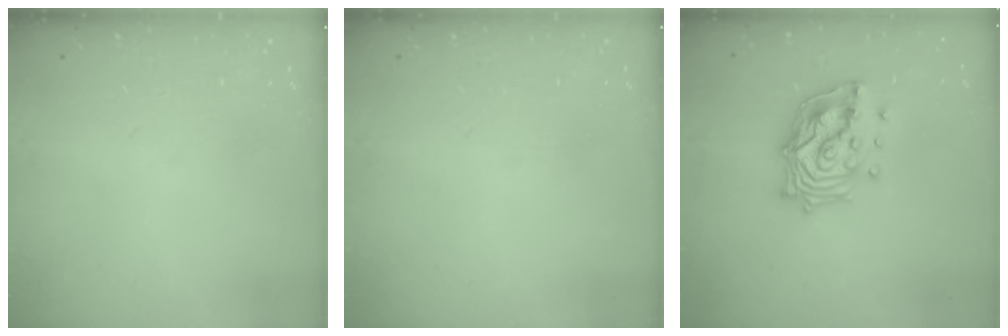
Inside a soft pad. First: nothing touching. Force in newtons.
{"total": 0.0}
{"total": 14.8, "press": 14.7, "slide": 2.0}